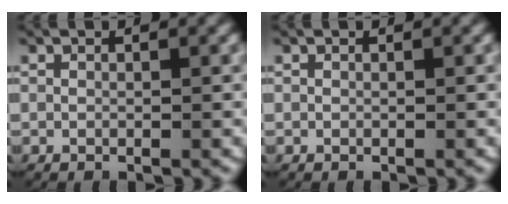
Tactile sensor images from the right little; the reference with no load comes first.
{"total": 0.0}